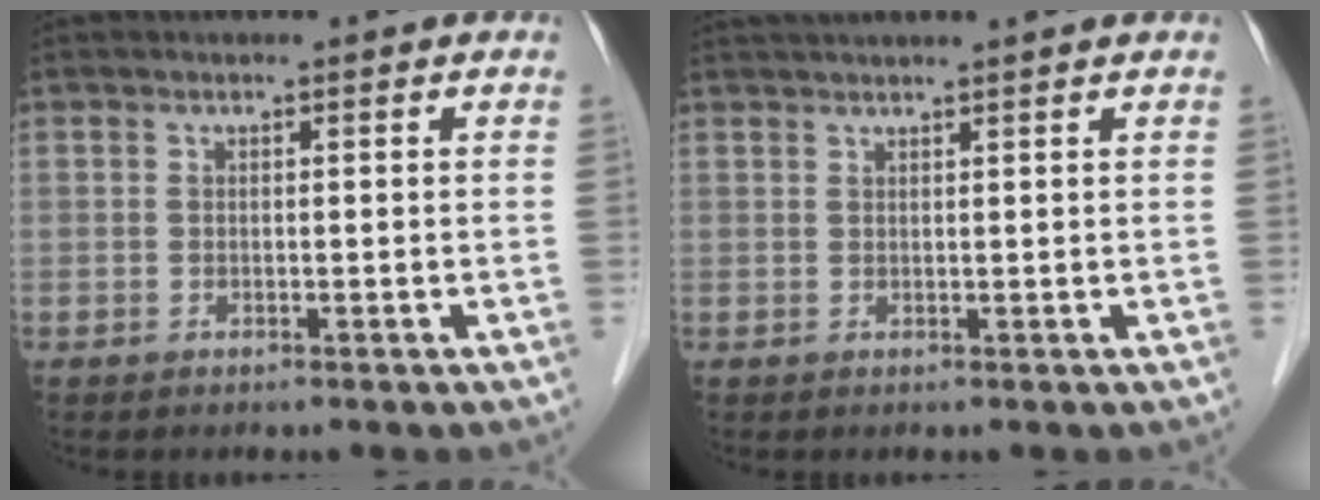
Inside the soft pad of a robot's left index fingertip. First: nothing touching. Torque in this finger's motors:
{"motor_torque": [-0.62, -0.99, 0.45, 0.12]}